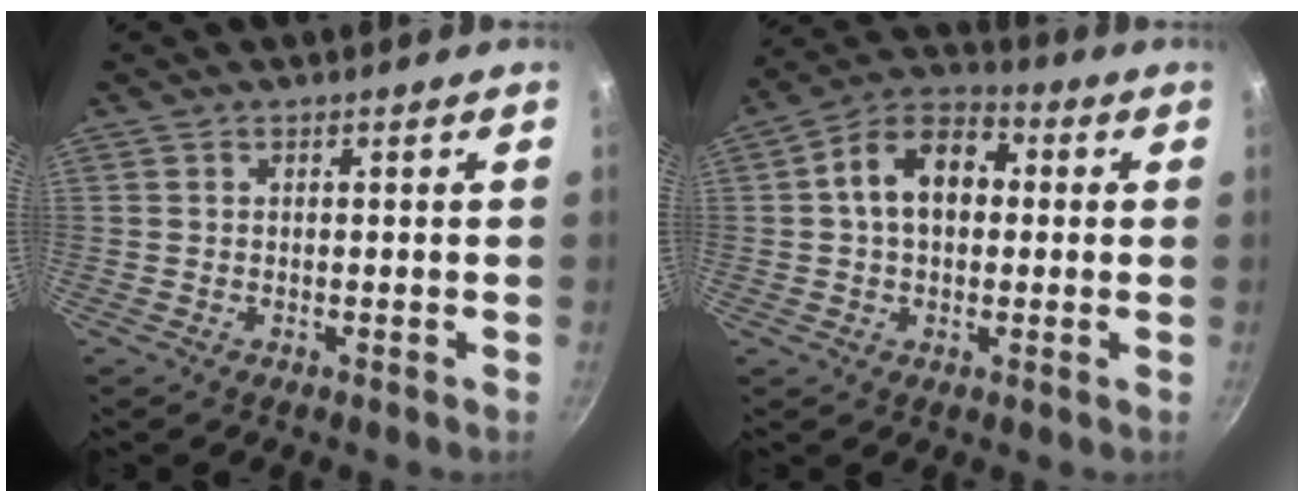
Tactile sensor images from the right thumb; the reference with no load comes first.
{"total": 12.0, "force": [1.4, 8.3, 8.6], "torque": [-0.108, 0.031, 0.004]}